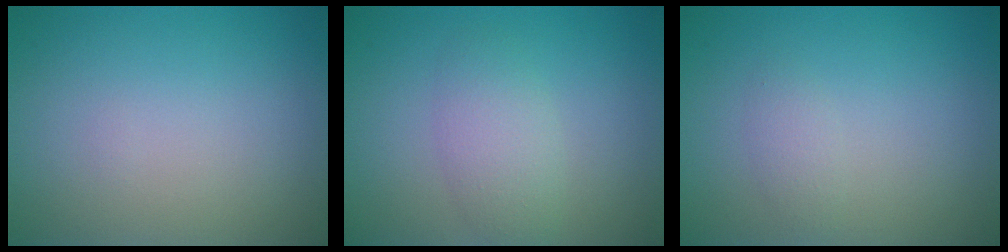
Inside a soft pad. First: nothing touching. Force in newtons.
{"total": 2.8, "press": 2.8, "slide": 0.1}
{"total": 1.1, "press": 1.1, "slide": 0.0}